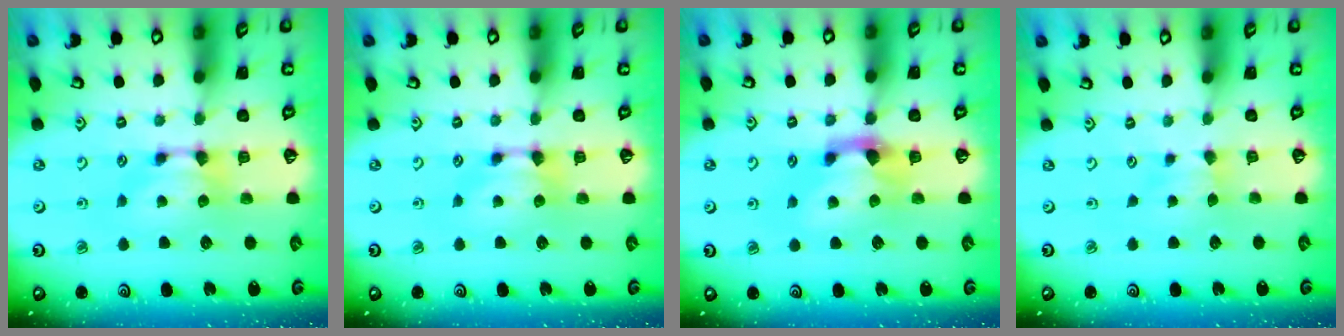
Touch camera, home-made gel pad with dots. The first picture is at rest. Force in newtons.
{"total": 0.0}
{"total": 2.4, "press": 2.0, "slide": 1.3}
{"total": 2.5, "press": 2.5, "slide": 0.4}